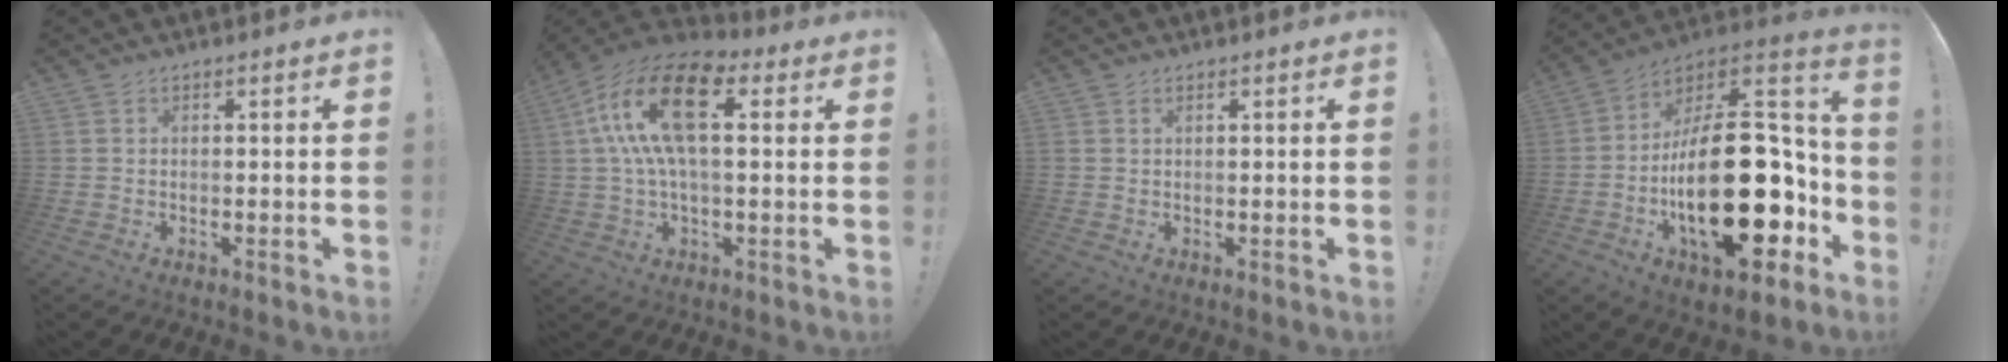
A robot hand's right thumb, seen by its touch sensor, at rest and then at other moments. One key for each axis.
{"total": 18.5, "fx": 4.9, "fy": 8.5, "fz": 15.7, "tx": -0.297, "ty": 0.005, "tz": 0.081}
{"total": 0.5, "fx": 0.3, "fy": 0.2, "fz": 0.4, "tx": -0.014, "ty": 0.003, "tz": 0.008}
{"total": 35.4, "fx": -7.2, "fy": 17.3, "fz": 30.0, "tx": -0.492, "ty": 0.038, "tz": -0.098}